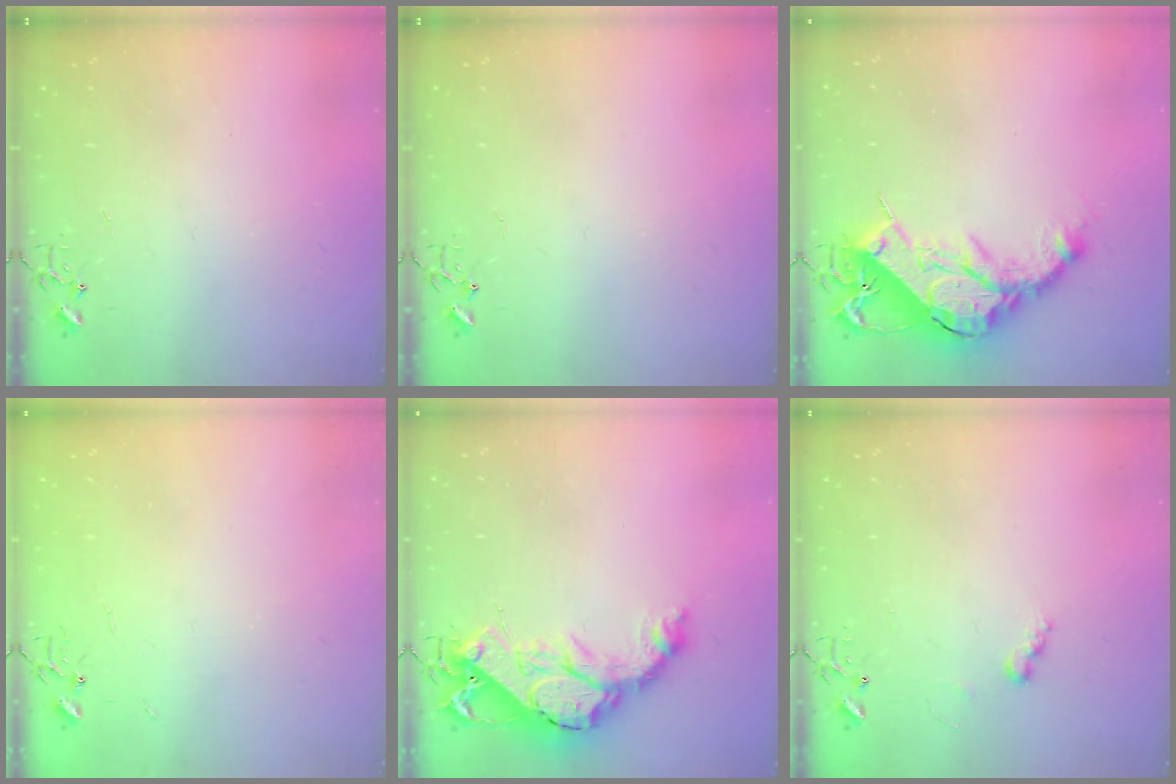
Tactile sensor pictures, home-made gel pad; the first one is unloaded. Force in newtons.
{"total": 0.0}
{"total": 19.8, "press": 19.8, "slide": 1.2}
{"total": 2.2, "press": 2.2, "slide": 0.3}
{"total": 18.0, "press": 17.9, "slide": 1.7}
{"total": 5.0, "press": 5.0, "slide": 0.5}